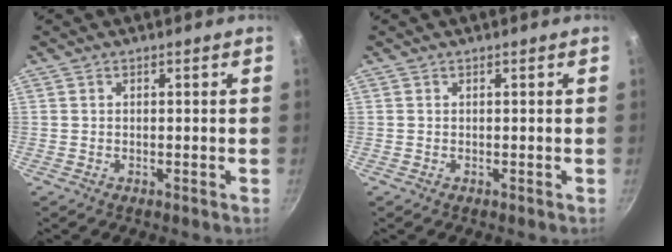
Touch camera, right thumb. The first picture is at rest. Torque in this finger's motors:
{"motor_torque": [0.38, 0.48, 0.17, 0.15, -0.02]}